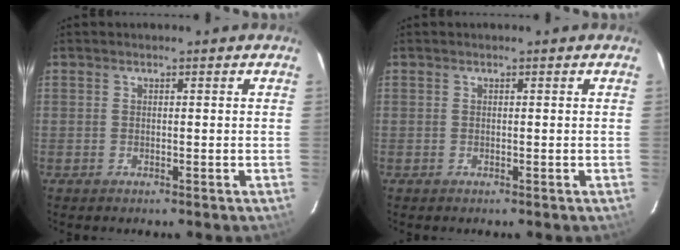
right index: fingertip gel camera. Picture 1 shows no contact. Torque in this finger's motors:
{"motor_torque": [0.00, 0.00, 0.00, 0.00]}